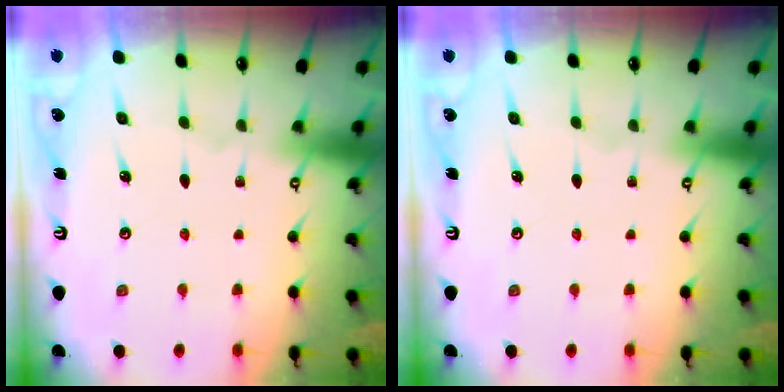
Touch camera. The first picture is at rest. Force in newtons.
{"total": 0.0}